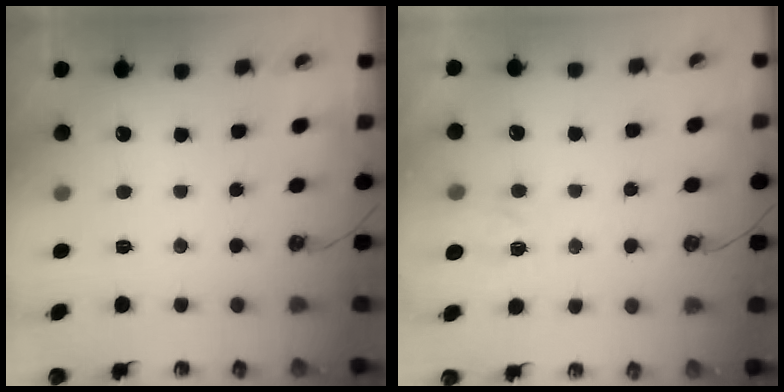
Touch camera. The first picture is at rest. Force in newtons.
{"total": 4.8, "press": 4.8, "slide": 0.6}